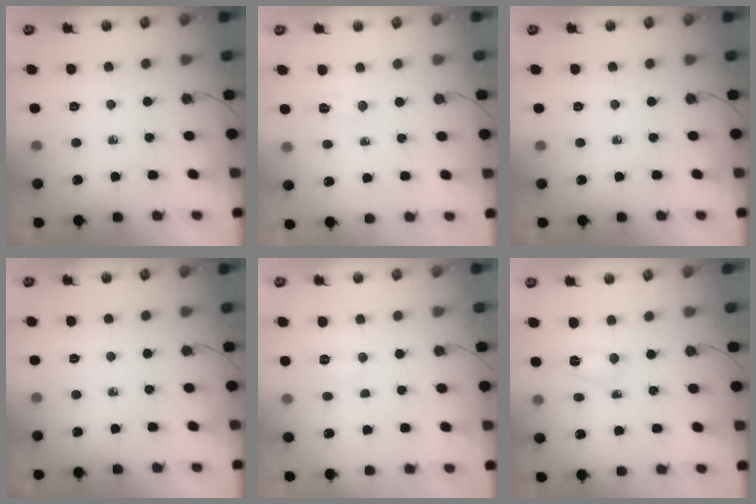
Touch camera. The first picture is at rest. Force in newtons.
{"total": 4.2, "press": 3.9, "slide": 1.3}
{"total": 0.0}
{"total": 0.0}
{"total": 5.9, "press": 5.9, "slide": 0.6}
{"total": 3.2, "press": 3.1, "slide": 0.3}